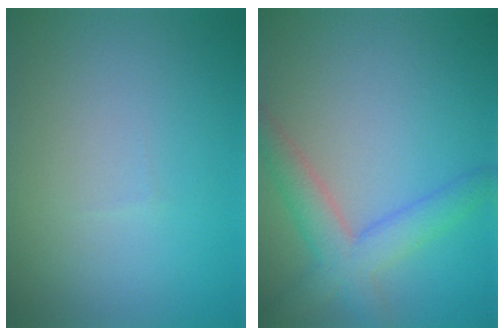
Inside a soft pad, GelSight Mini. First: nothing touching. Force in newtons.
{"total": 4.5, "press": 4.4, "slide": 0.2}